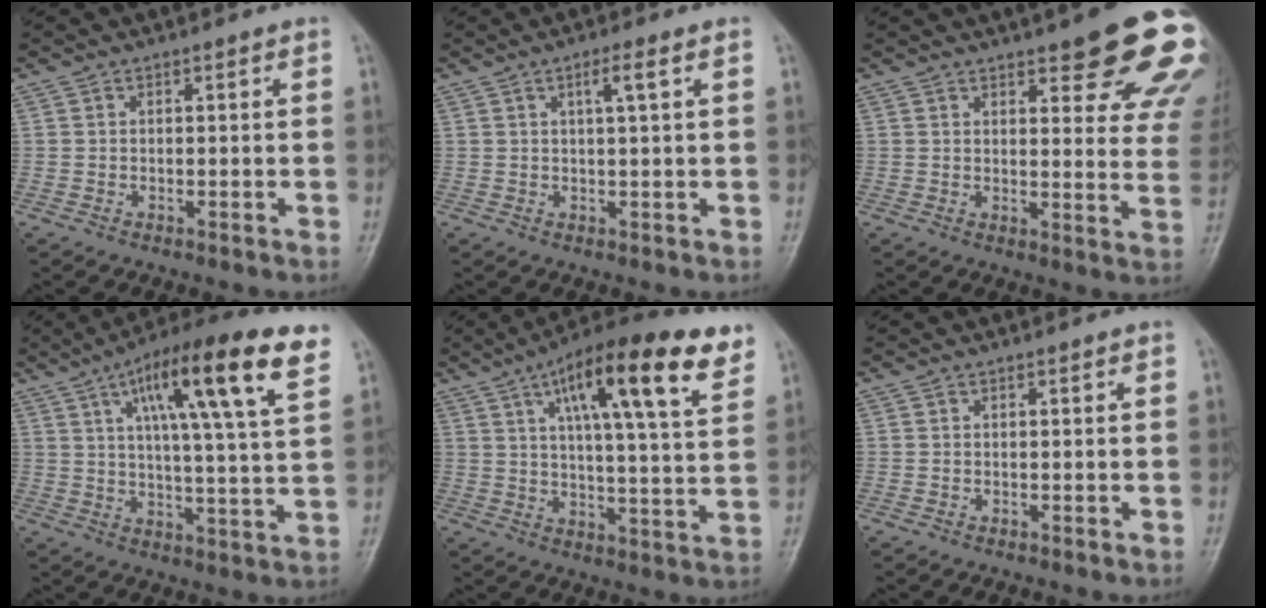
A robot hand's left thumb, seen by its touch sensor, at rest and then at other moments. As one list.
[{"total": 2.9, "force": [1.1, 0.0, 2.7], "torque": [-0.052, 0.001, 0.021]}, {"total": 20.8, "force": [13.5, 6.1, 14.6], "torque": [-0.142, -0.047, 0.150]}, {"total": 19.1, "force": [9.2, 3.3, 16.5], "torque": [-0.242, -0.015, 0.136]}, {"total": 20.5, "force": [10.9, 4.9, 16.7], "torque": [-0.234, -0.019, 0.162]}, {"total": 0.0}]